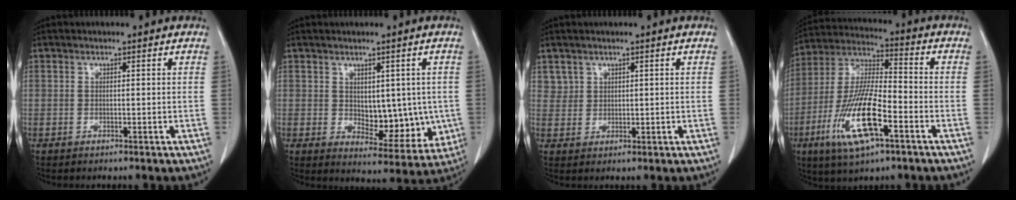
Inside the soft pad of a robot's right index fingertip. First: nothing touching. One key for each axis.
{"total": 9.0, "fx": 0.0, "fy": 5.2, "fz": 7.3, "tx": -0.077, "ty": -0.003, "tz": 0.020}
{"total": 2.2, "fx": 1.4, "fy": 1.7, "fz": -0.1, "tx": 0.019, "ty": 0.005, "tz": 0.021}
{"total": 15.4, "fx": -6.2, "fy": 3.4, "fz": 13.7, "tx": -0.282, "ty": -0.013, "tz": -0.112}